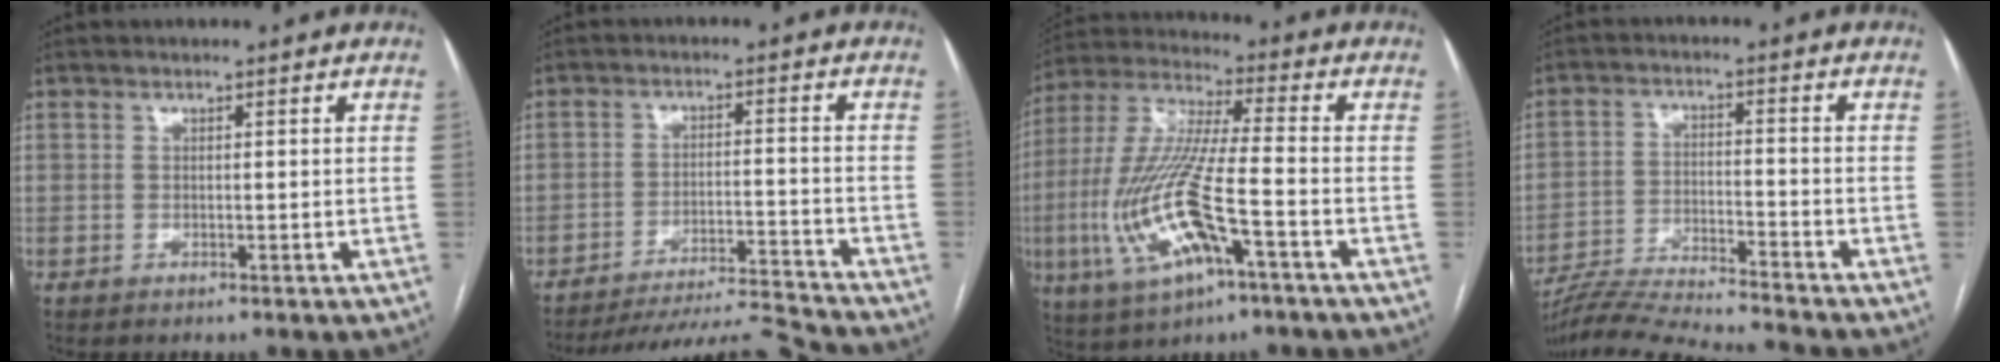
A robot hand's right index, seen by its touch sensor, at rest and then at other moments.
{"total": 10.8, "force": [-10.5, -2.4, 0.5], "torque": [-0.008, 0.005, -0.176]}
{"total": 16.9, "force": [-5.5, 2.9, 15.7], "torque": [-0.347, -0.010, -0.097]}
{"total": 13.4, "force": [-12.9, -1.5, 3.4], "torque": [-0.056, -0.002, -0.219]}